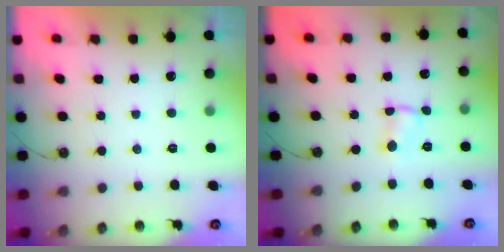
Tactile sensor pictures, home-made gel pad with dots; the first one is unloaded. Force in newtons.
{"total": 1.4, "press": 1.4, "slide": 0.1}